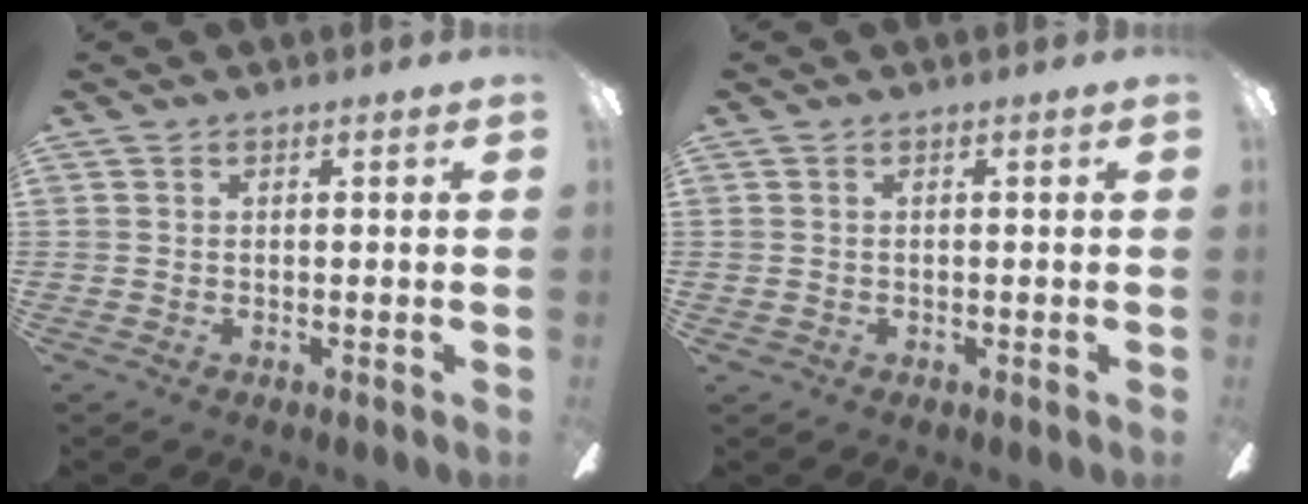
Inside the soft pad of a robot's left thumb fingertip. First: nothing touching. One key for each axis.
{"total": 0.8, "fx": -0.2, "fy": 0.8, "fz": 0.1, "tx": -0.003, "ty": 0.005, "tz": -0.006}